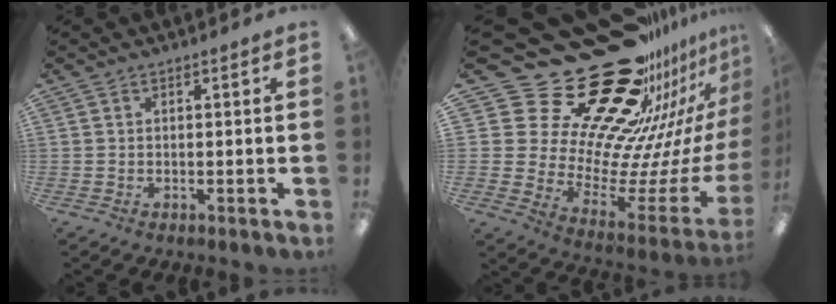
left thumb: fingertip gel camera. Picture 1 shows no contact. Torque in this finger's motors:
{"motor_torque": [0.40, 0.57, 0.22, -0.92, -0.04]}